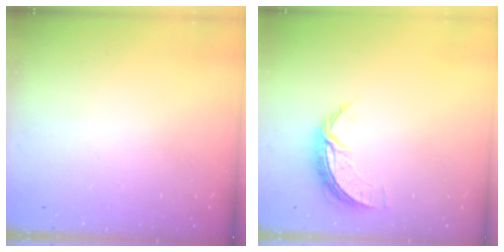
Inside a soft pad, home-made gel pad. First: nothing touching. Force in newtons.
{"total": 7.6, "press": 7.6, "slide": 0.1}